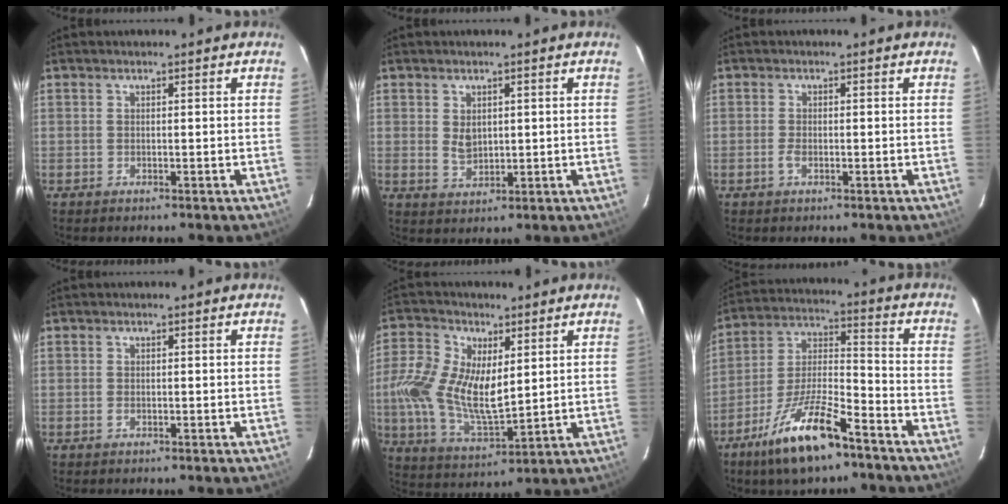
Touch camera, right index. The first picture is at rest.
{"total": 3.7, "force": [0.7, 2.6, 2.5], "torque": [-0.042, -0.002, 0.018]}
{"total": 1.6, "force": [-0.7, 0.7, 1.3], "torque": [-0.030, -0.001, -0.013]}
{"total": 0.8, "force": [-0.2, 0.5, 0.6], "torque": [-0.013, -0.001, -0.003]}
{"total": 15.3, "force": [2.1, 8.2, 12.7], "torque": [-0.275, 0.002, 0.046]}
{"total": 15.5, "force": [-10.3, 3.9, 10.9], "torque": [-0.221, -0.010, -0.189]}